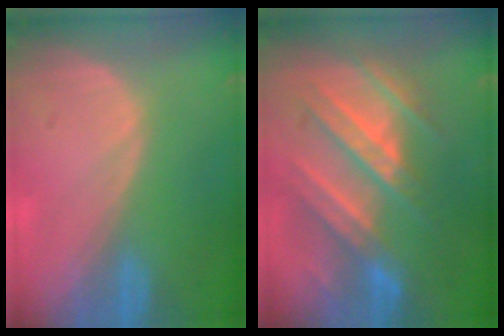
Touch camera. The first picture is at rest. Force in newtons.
{"total": 9.4, "press": 9.3, "slide": 1.6}